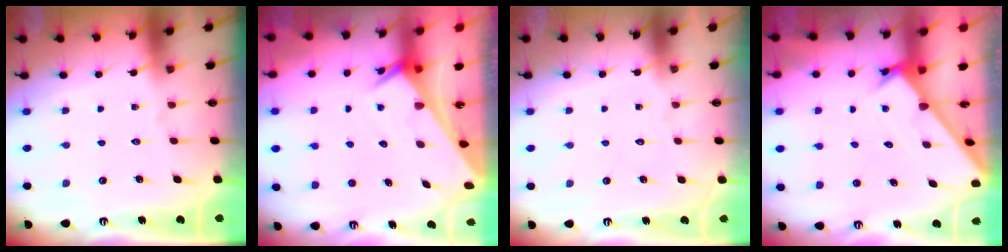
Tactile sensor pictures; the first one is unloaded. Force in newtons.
{"total": 2.6, "press": 2.6, "slide": 0.1}
{"total": 1.6, "press": 1.6, "slide": 0.1}
{"total": 1.5, "press": 1.5, "slide": 0.1}